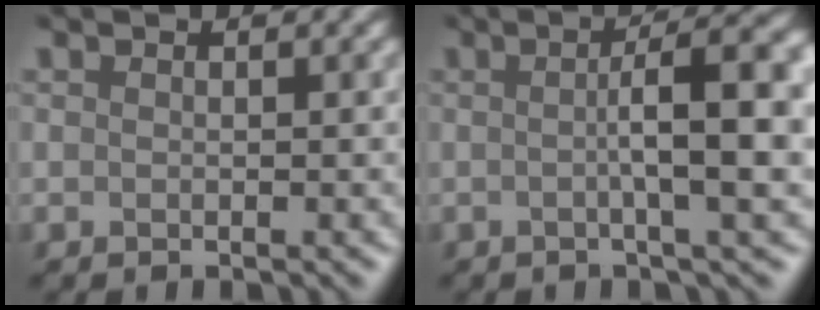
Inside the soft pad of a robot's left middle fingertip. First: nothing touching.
{"total": 6.7, "force": [0.0, 0.8, 6.7], "torque": [-0.095, 0.012, 0.006]}